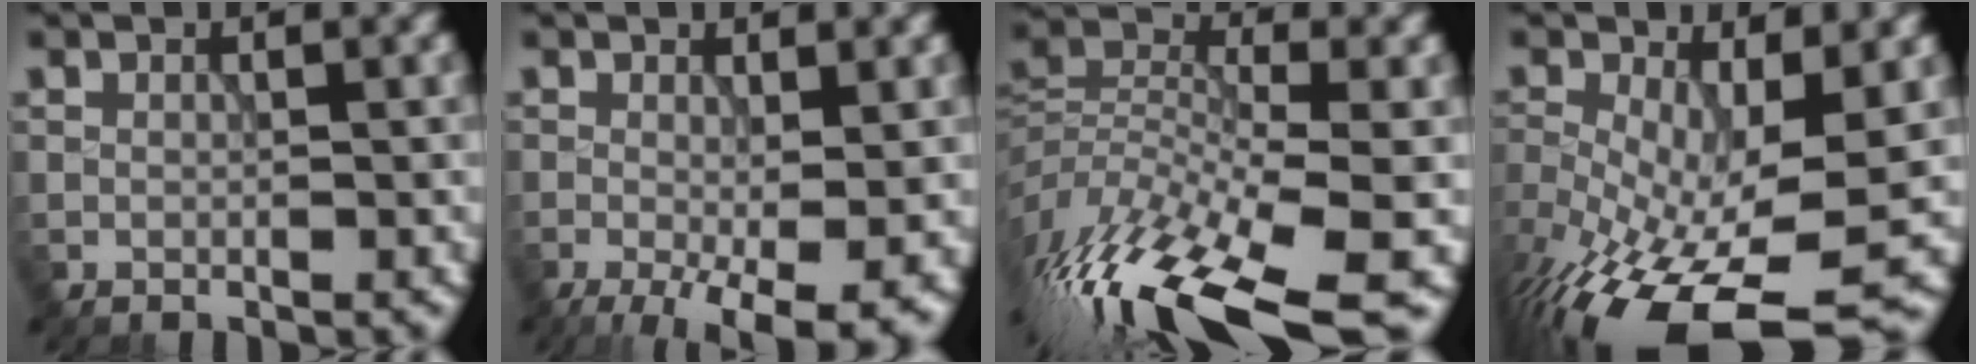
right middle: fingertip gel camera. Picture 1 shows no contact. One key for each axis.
{"total": 6.9, "fx": -2.7, "fy": 2.1, "fz": 6.0, "tx": -0.102, "ty": -0.020, "tz": -0.033}
{"total": 13.5, "fx": -7.7, "fy": 4.9, "fz": 10.0, "tx": -0.206, "ty": -0.004, "tz": -0.142}
{"total": 13.8, "fx": -5.1, "fy": 5.6, "fz": 11.5, "tx": -0.215, "ty": -0.040, "tz": -0.082}